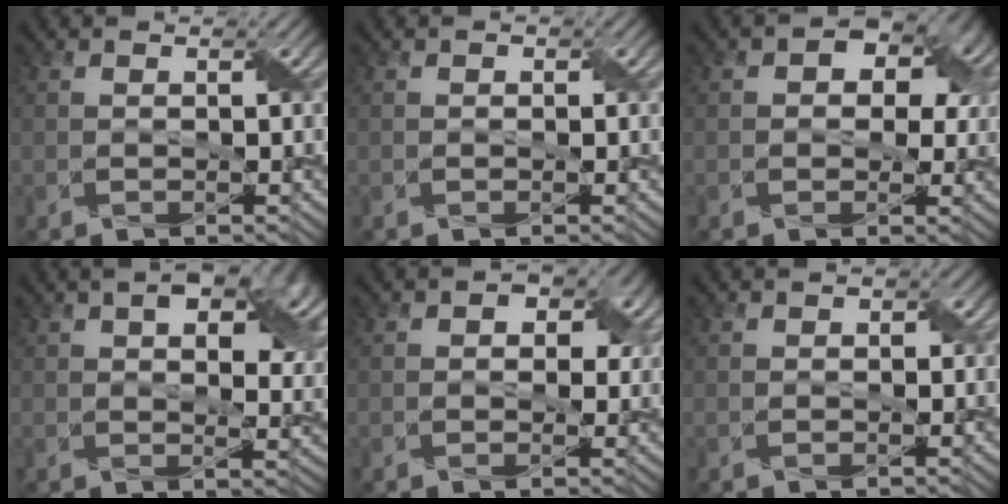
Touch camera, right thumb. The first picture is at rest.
{"total": 0.7, "force": [0.1, 0.6, 0.4], "torque": [-0.003, -0.002, 0.003]}
{"total": 7.4, "force": [2.4, 5.2, 4.8], "torque": [-0.055, -0.001, 0.028]}
{"total": 11.5, "force": [4.5, 6.2, 8.7], "torque": [-0.116, 0.005, 0.064]}
{"total": 4.5, "force": [1.2, 3.2, 2.9], "torque": [-0.037, -0.009, 0.013]}
{"total": 1.2, "force": [0.1, 1.0, 0.8], "torque": [-0.009, -0.002, 0.004]}